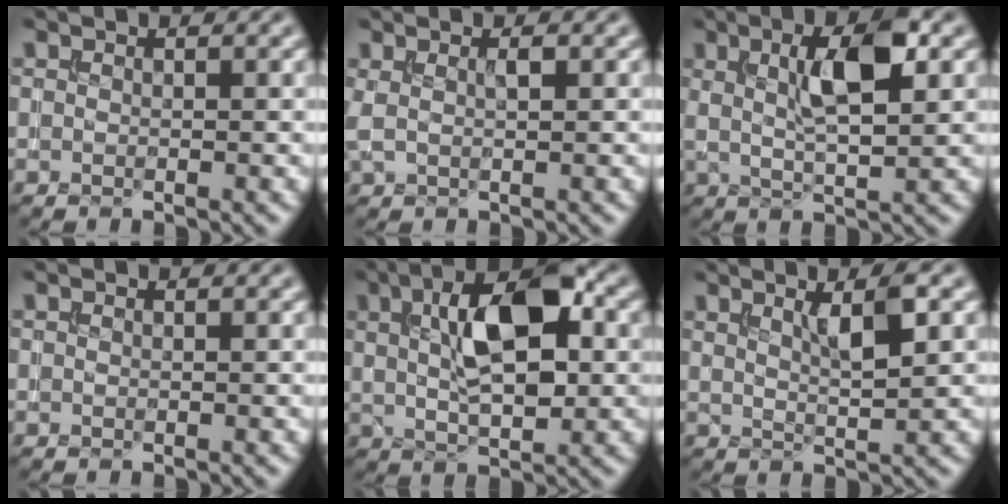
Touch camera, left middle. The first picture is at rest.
{"total": 1.6, "force": [0.5, 0.4, 1.4], "torque": [-0.031, 0.002, 0.009]}
{"total": 6.2, "force": [1.7, 1.7, 5.7], "torque": [-0.097, 0.006, 0.027]}
{"total": 0.0}
{"total": 8.9, "force": [2.4, 3.7, 7.7], "torque": [-0.126, 0.013, 0.037]}
{"total": 3.3, "force": [1.5, 0.7, 2.8], "torque": [-0.043, 0.001, 0.027]}